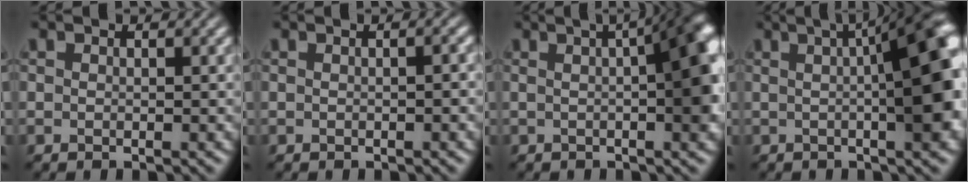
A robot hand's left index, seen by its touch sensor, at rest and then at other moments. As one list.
[{"total": 1.3, "force": [0.0, 0.3, 1.3], "torque": [-0.011, 0.003, 0.000]}, {"total": 8.6, "force": [1.1, 2.4, 8.2], "torque": [-0.067, 0.027, 0.006]}, {"total": 10.4, "force": [1.2, 2.6, 10.0], "torque": [-0.090, 0.025, 0.010]}]